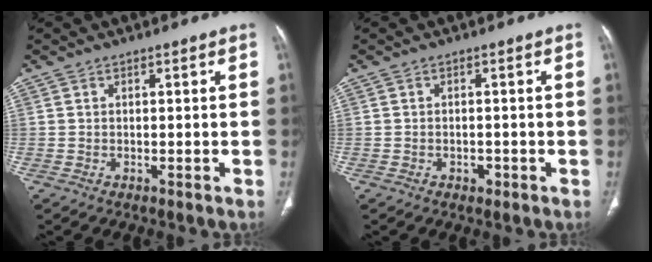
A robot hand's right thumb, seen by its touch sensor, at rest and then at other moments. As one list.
[{"total": 1.4, "force": [-0.7, 1.0, 0.7], "torque": [-0.009, 0.003, -0.008]}]